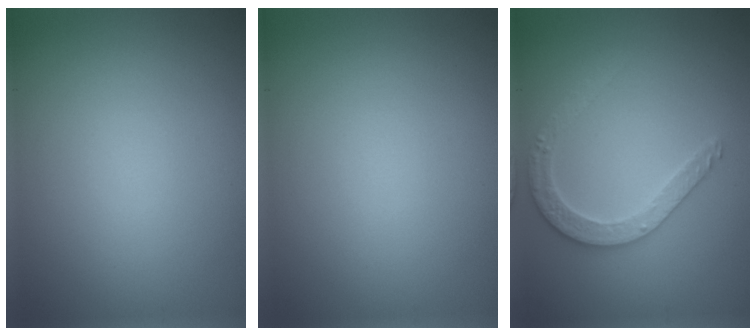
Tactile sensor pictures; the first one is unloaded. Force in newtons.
{"total": 0.0}
{"total": 3.1, "press": 3.0, "slide": 0.7}